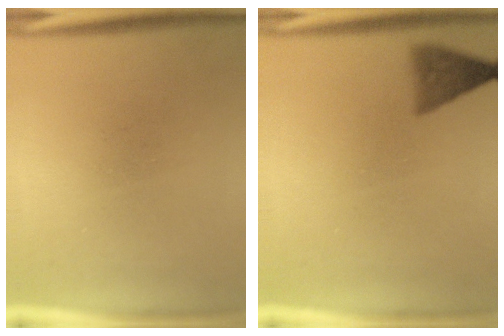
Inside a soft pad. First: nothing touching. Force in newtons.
{"total": 3.5}